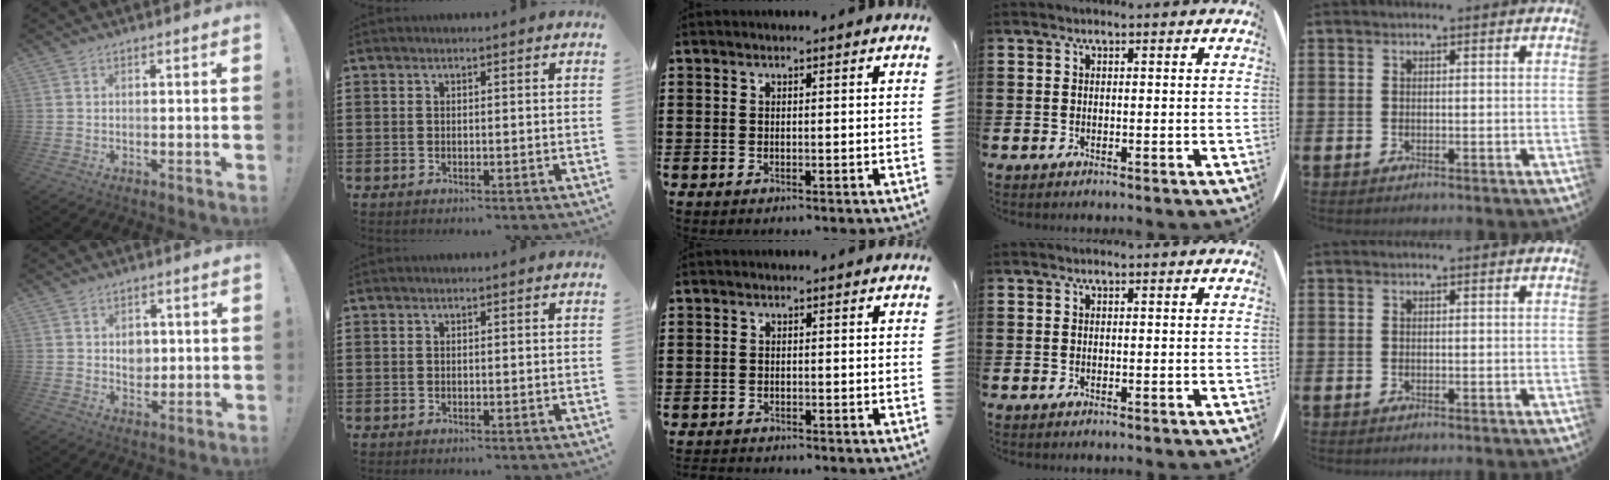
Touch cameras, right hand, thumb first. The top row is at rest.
{"thumb": {"total": 4.6, "force": [0.7, 4.1, 2.0], "torque": [-0.017, -0.001, 0.010]}, "middle": {"total": 1.2, "force": [-1.2, 0.2, -0.1], "torque": [-0.002, 0.001, -0.026]}}